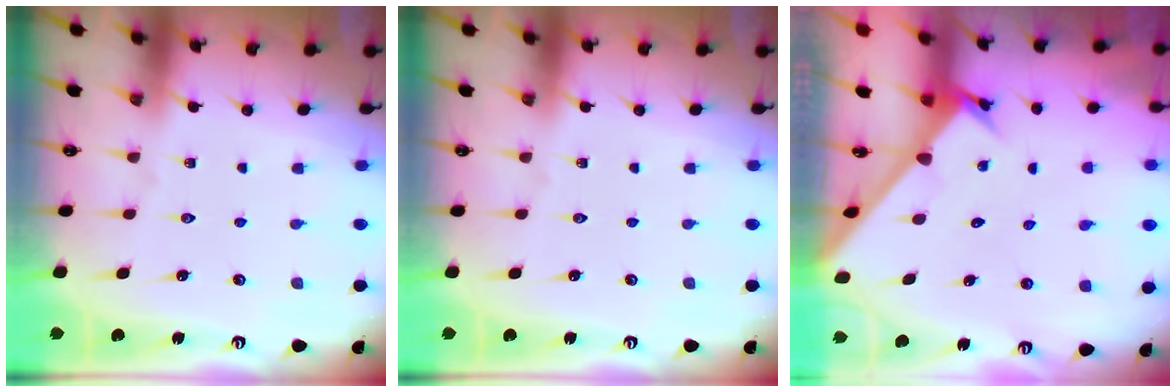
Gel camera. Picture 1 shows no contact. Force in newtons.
{"total": 0.0}
{"total": 2.6, "press": 2.6, "slide": 0.3}